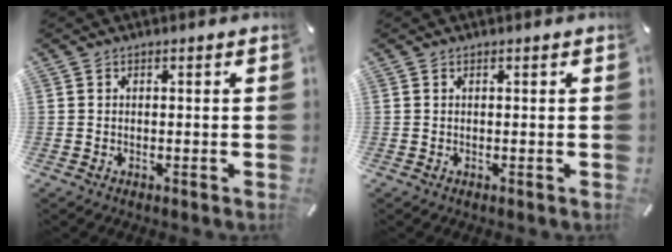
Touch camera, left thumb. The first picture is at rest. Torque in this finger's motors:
{"motor_torque": [-0.21, -0.20, 0.01, 0.01, 0.00]}